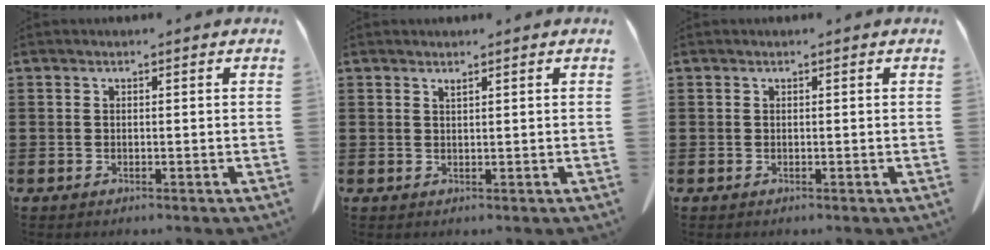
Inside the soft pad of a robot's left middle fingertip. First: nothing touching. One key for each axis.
{"total": 0.7, "fx": 0.6, "fy": 0.0, "fz": 0.5, "tx": -0.009, "ty": -0.003, "tz": 0.012}
{"total": 0.0}